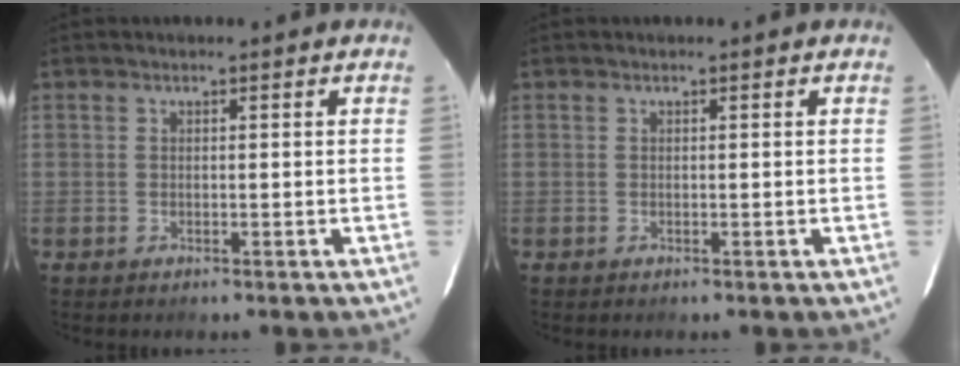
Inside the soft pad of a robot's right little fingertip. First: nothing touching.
{"total": 0.0}